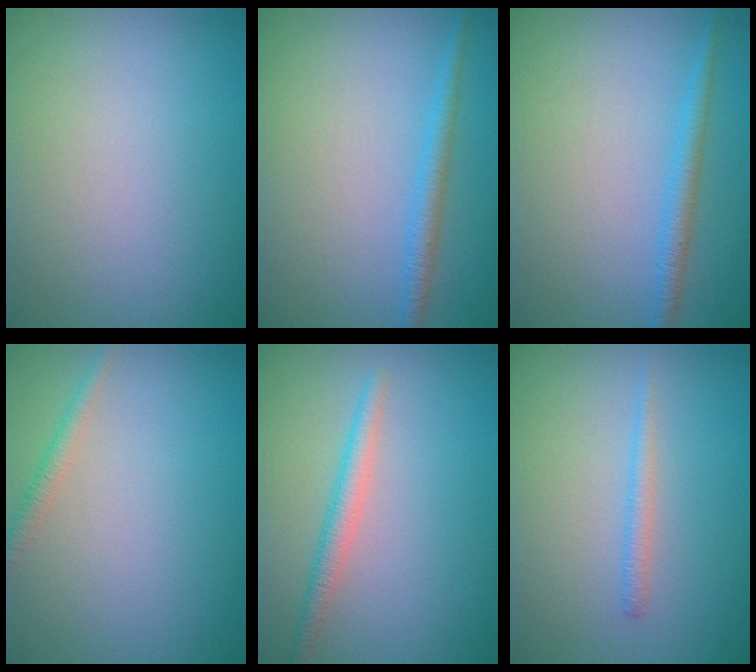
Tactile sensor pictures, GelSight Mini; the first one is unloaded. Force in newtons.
{"total": 1.9, "press": 1.9, "slide": 0.1}
{"total": 1.9, "press": 1.9, "slide": 0.1}
{"total": 1.2, "press": 1.2, "slide": 0.0}
{"total": 2.1, "press": 2.1, "slide": 0.1}
{"total": 1.1, "press": 1.1, "slide": 0.1}